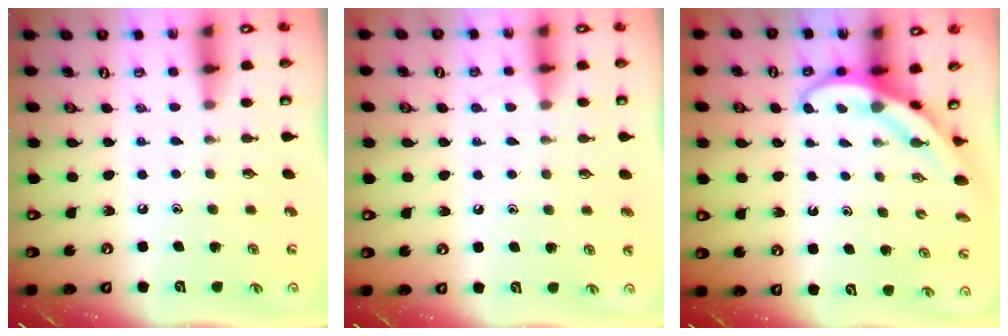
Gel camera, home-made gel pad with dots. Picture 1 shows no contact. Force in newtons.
{"total": 2.4, "press": 2.4, "slide": 0.3}
{"total": 4.0, "press": 4.0, "slide": 0.4}